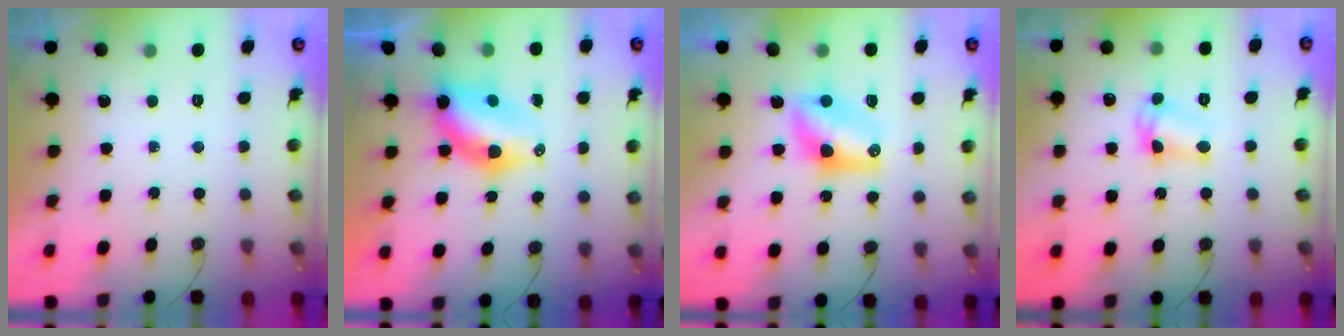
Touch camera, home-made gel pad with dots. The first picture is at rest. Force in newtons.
{"total": 7.7, "press": 7.7, "slide": 0.5}
{"total": 7.4, "press": 7.4, "slide": 0.2}
{"total": 7.9, "press": 7.8, "slide": 0.6}